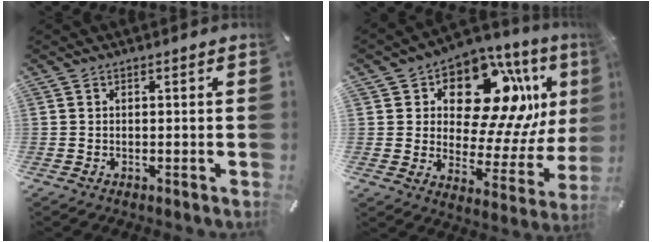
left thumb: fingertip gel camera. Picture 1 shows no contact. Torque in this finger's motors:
{"motor_torque": [2.40, 2.61, 1.70, -1.07, 0.17]}